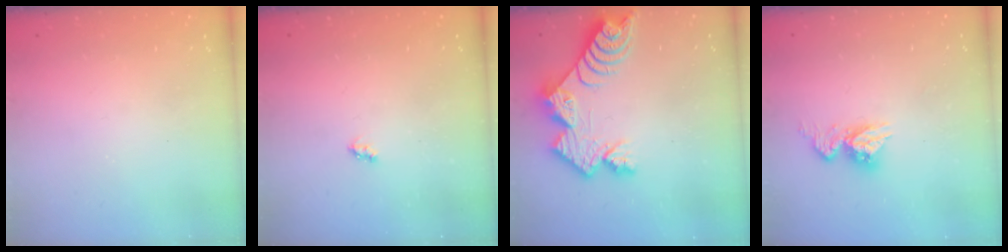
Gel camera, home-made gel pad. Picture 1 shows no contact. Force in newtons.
{"total": 2.7, "press": 2.7, "slide": 0.4}
{"total": 12.7, "press": 12.7, "slide": 1.1}
{"total": 9.3, "press": 9.3, "slide": 0.9}